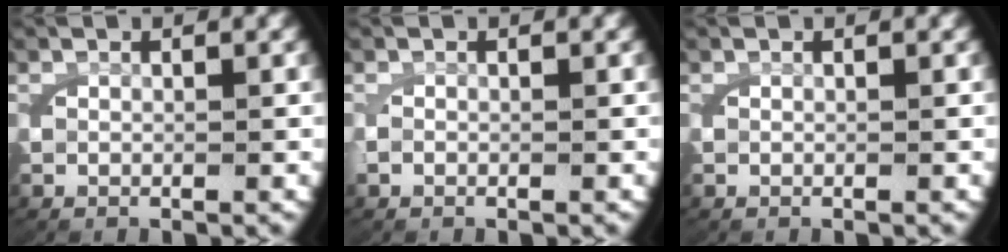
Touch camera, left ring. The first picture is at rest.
{"total": 0.5, "force": [-0.2, 0.4, 0.3], "torque": [-0.013, -0.004, -0.001]}
{"total": 0.0}